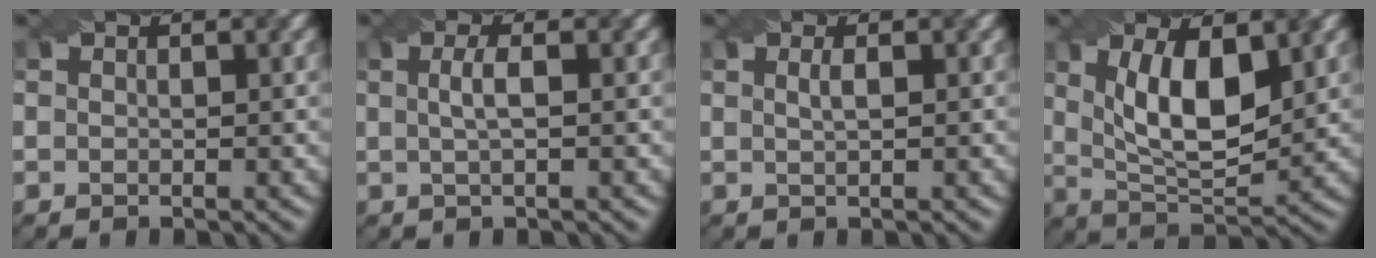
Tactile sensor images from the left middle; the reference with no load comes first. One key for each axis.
{"total": 1.8, "fx": -0.1, "fy": 0.4, "fz": 1.8, "tx": -0.033, "ty": 0.006, "tz": -0.002}
{"total": 1.0, "fx": 0.0, "fy": 0.2, "fz": 0.9, "tx": -0.015, "ty": 0.004, "tz": 0.001}
{"total": 7.7, "fx": 1.8, "fy": 3.3, "fz": 6.7, "tx": -0.125, "ty": 0.000, "tz": 0.034}